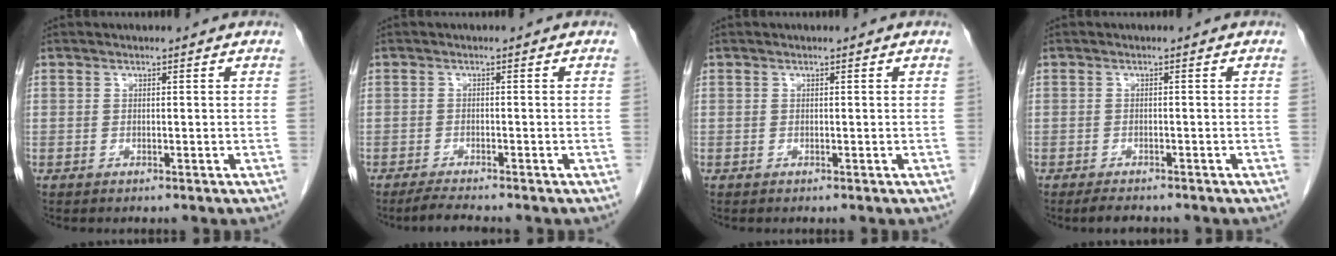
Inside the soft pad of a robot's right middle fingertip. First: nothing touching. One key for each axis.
{"total": 2.9, "fx": -2.6, "fy": -0.1, "fz": 1.3, "tx": -0.031, "ty": -0.011, "tz": -0.046}
{"total": 0.0}
{"total": 2.7, "fx": -2.3, "fy": 0.7, "fz": 1.2, "tx": -0.024, "ty": -0.006, "tz": -0.033}